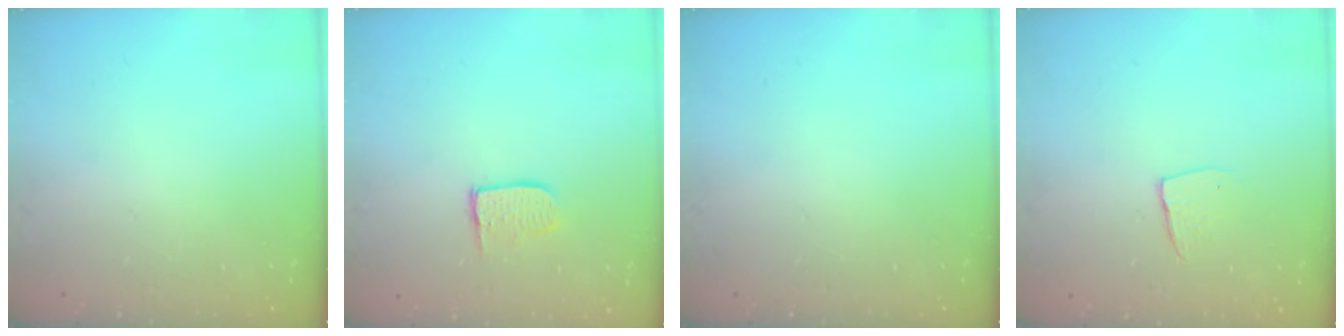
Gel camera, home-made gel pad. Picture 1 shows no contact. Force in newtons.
{"total": 6.7, "press": 6.7, "slide": 0.2}
{"total": 0.0}
{"total": 5.6, "press": 5.5, "slide": 0.5}